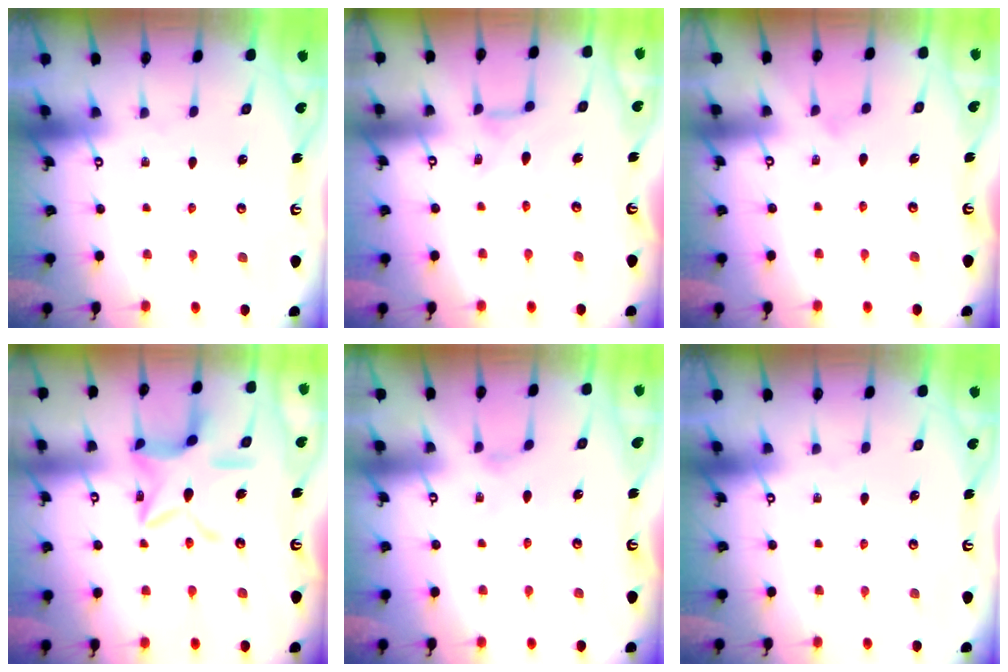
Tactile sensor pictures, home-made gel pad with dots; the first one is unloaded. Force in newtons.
{"total": 1.7, "press": 1.6, "slide": 0.4}
{"total": 1.6, "press": 1.6, "slide": 0.2}
{"total": 13.4, "press": 13.4, "slide": 0.8}
{"total": 0.0}
{"total": 0.0}